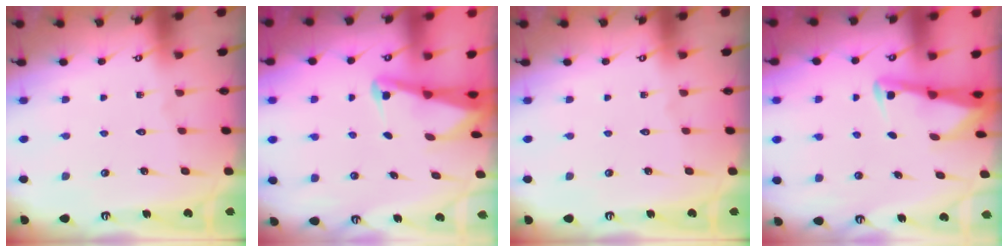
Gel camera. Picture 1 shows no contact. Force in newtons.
{"total": 2.5, "press": 2.4, "slide": 0.6}
{"total": 0.0}
{"total": 2.9, "press": 2.8, "slide": 0.4}